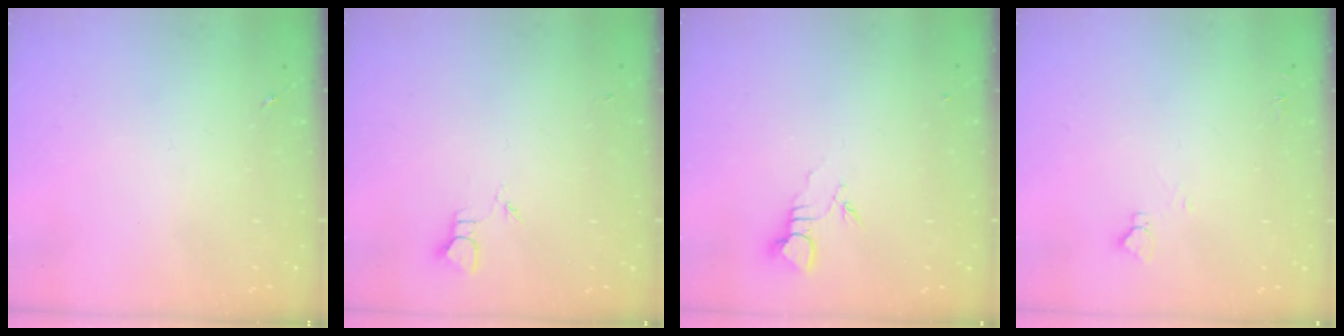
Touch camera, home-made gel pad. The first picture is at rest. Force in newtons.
{"total": 2.4, "press": 2.4, "slide": 0.2}
{"total": 3.7, "press": 3.7, "slide": 0.3}
{"total": 4.4, "press": 4.3, "slide": 0.6}